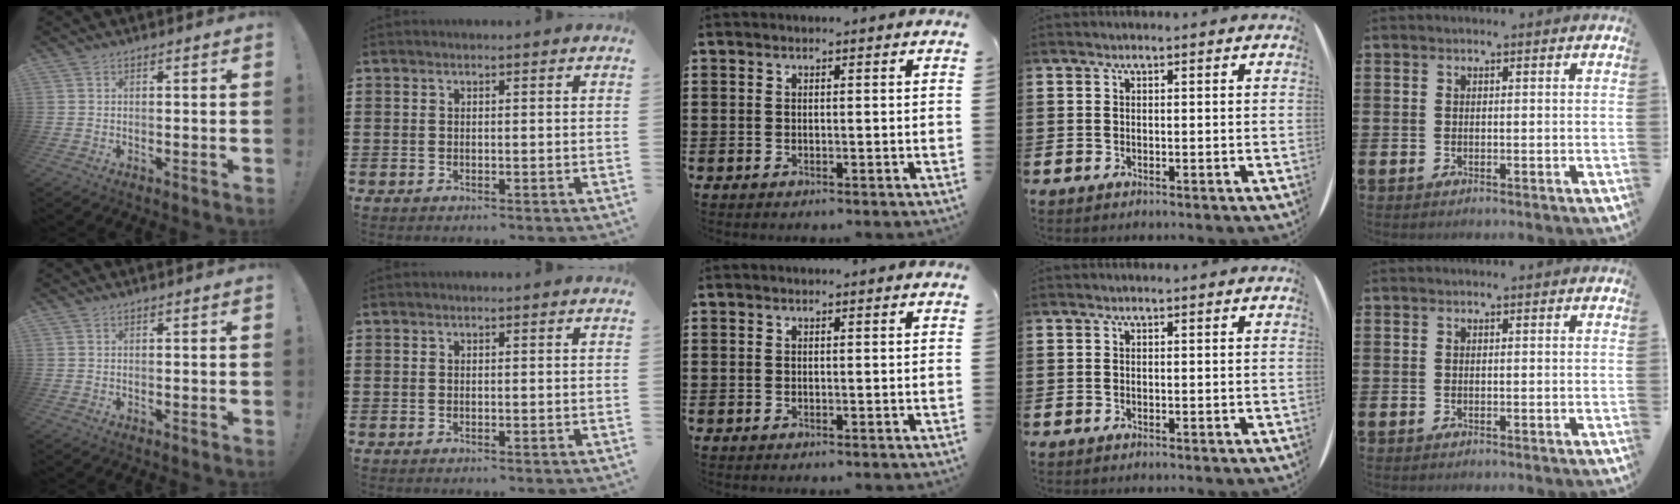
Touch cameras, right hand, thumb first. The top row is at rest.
{}